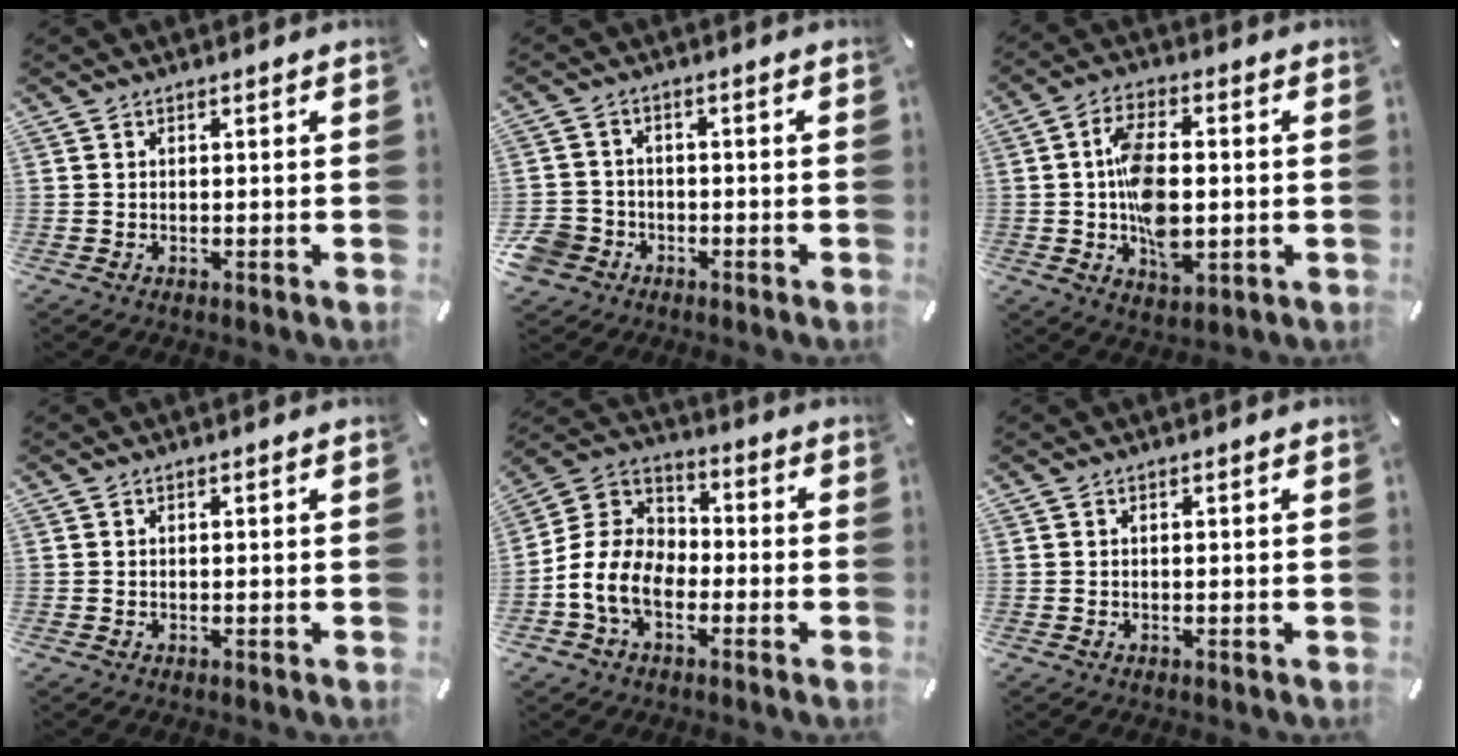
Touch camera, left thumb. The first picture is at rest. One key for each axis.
{"total": 6.1, "fx": -2.9, "fy": 5.1, "fz": 1.6, "tx": -0.052, "ty": 0.013, "tz": -0.055}
{"total": 12.0, "fx": -0.8, "fy": 7.0, "fz": 9.7, "tx": -0.175, "ty": -0.001, "tz": -0.013}
{"total": 0.0}
{"total": 11.4, "fx": -5.2, "fy": 8.1, "fz": 6.2, "tx": -0.143, "ty": 0.022, "tz": -0.098}
{"total": 0.0}